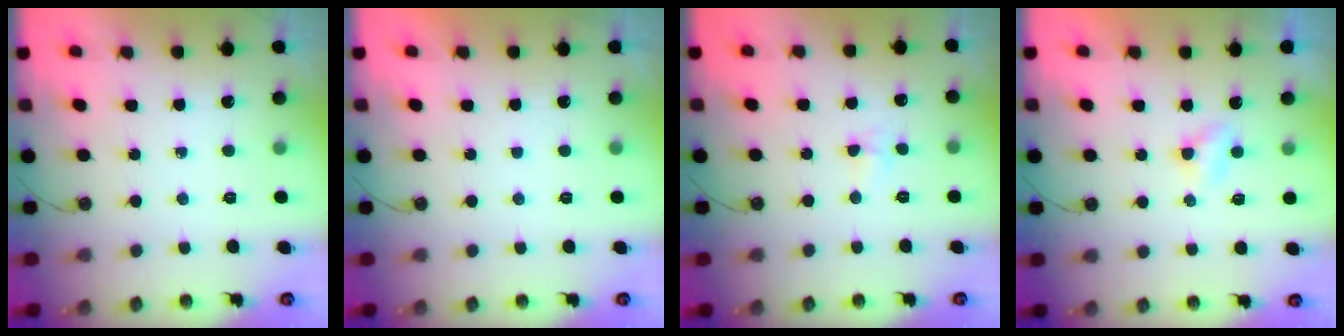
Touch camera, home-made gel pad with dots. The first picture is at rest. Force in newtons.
{"total": 0.0}
{"total": 3.6, "press": 3.6, "slide": 0.6}
{"total": 2.8, "press": 2.7, "slide": 0.4}